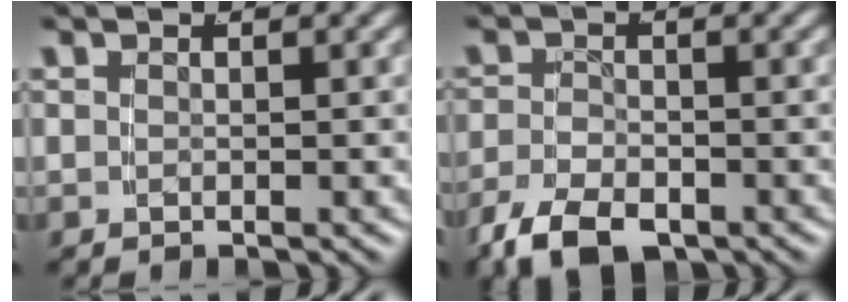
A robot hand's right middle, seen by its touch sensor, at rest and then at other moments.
{"total": 4.8, "force": [-3.3, 2.3, 2.7], "torque": [-0.047, -0.018, -0.048]}